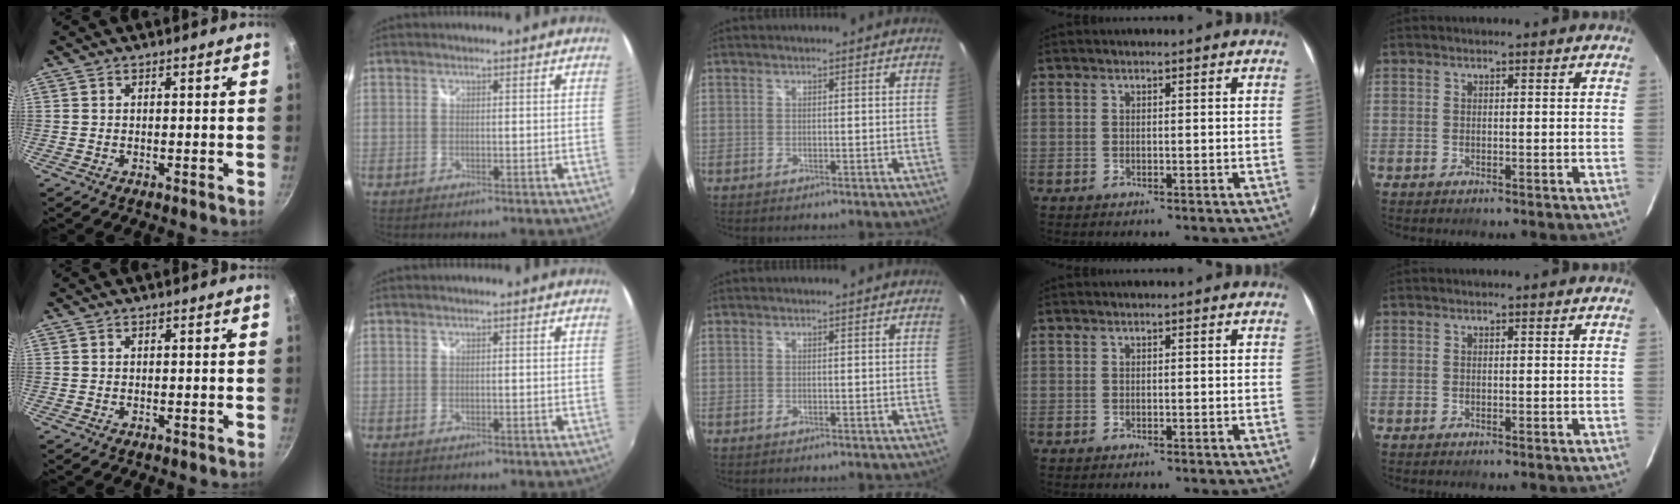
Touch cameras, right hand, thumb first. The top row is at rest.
{}